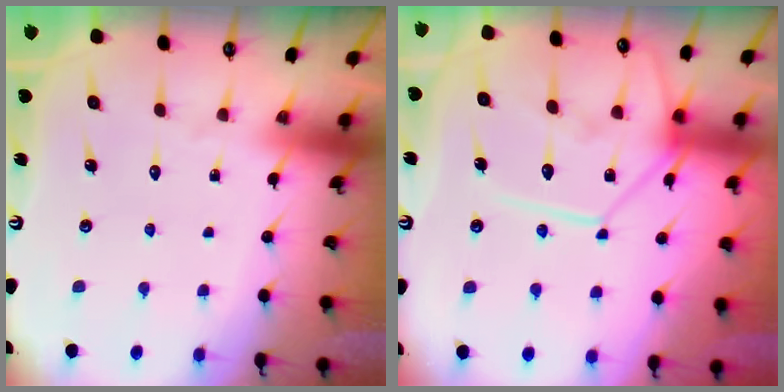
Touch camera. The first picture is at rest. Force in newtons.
{"total": 13.7, "press": 13.6, "slide": 1.1}